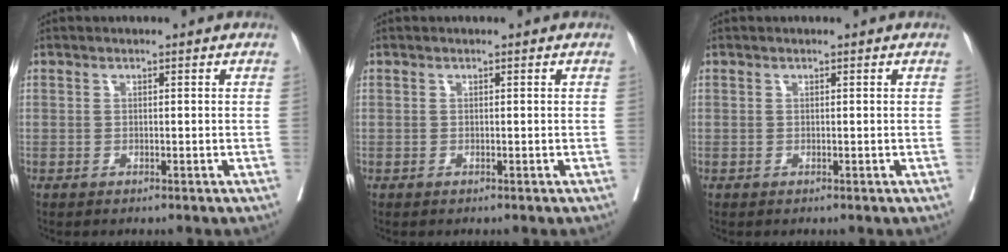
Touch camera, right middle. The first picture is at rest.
{"total": 0.0}
{"total": 0.0}